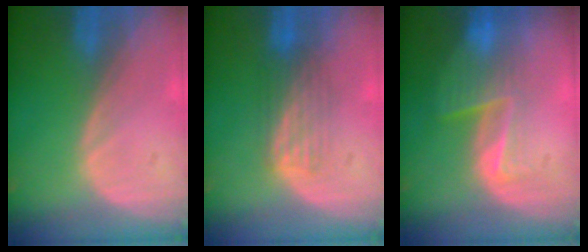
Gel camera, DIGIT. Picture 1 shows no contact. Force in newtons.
{"total": 4.1, "press": 4.1, "slide": 0.1}
{"total": 6.6, "press": 5.5, "slide": 3.5}